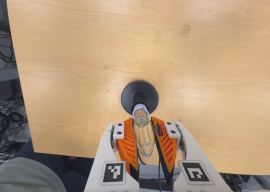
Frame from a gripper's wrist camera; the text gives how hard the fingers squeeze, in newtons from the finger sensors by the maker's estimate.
{"total": 19.2, "left": 19.6, "right": 18.8}